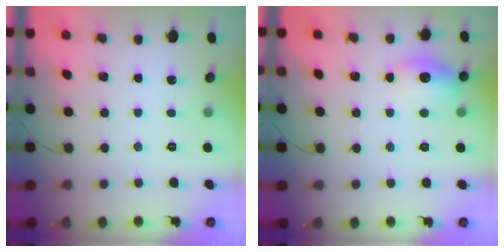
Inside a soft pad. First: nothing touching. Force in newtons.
{"total": 11.1, "press": 11.1, "slide": 0.2}